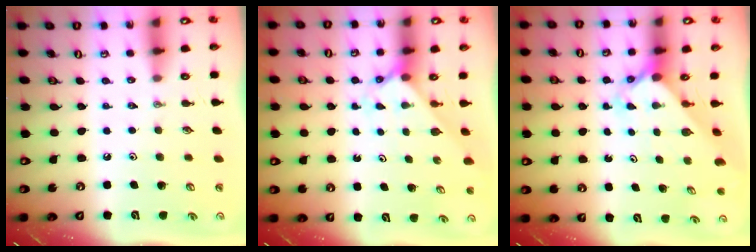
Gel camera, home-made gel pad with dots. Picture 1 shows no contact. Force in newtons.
{"total": 2.2, "press": 2.2, "slide": 0.2}
{"total": 2.5, "press": 2.5, "slide": 0.3}